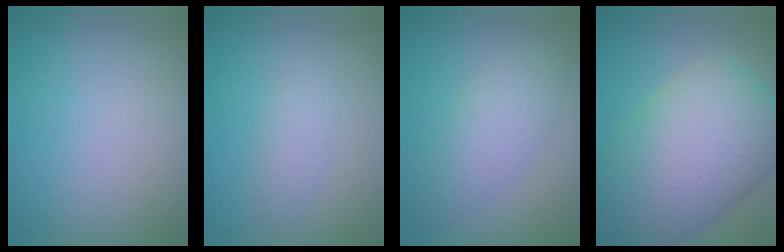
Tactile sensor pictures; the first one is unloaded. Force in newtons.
{"total": 1.4, "press": 1.4, "slide": 0.0}
{"total": 3.4, "press": 3.4, "slide": 0.1}
{"total": 14.7, "press": 14.7, "slide": 0.4}